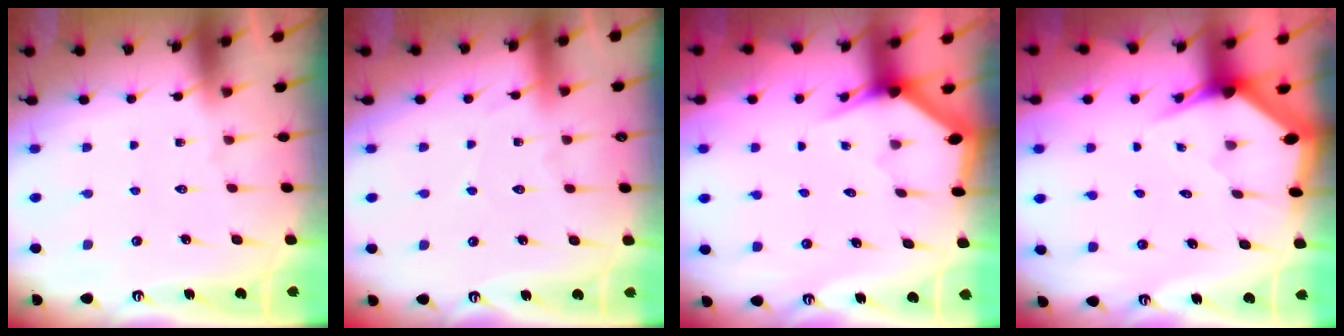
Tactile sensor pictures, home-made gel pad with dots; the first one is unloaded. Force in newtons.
{"total": 2.9, "press": 2.8, "slide": 0.4}
{"total": 3.2, "press": 3.2, "slide": 0.1}
{"total": 3.4, "press": 3.4, "slide": 0.2}